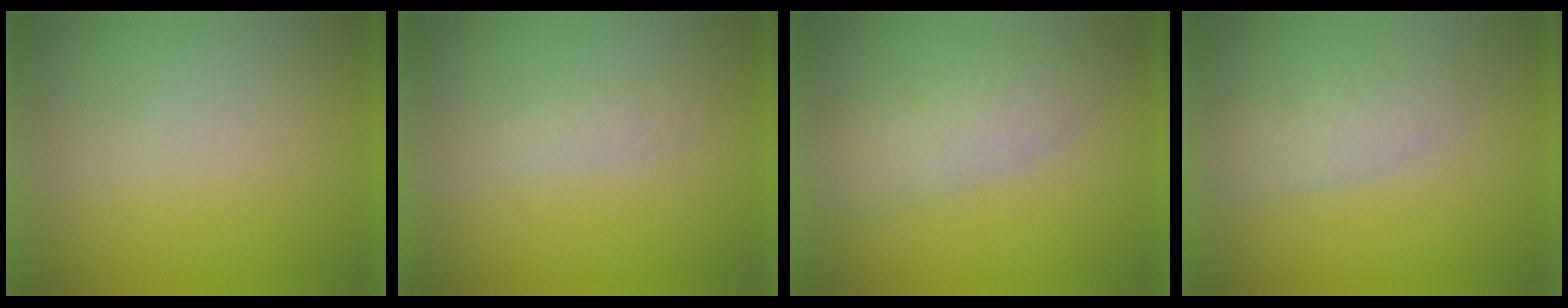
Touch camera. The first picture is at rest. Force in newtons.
{"total": 1.3}
{"total": 3.7}
{"total": 2.9}